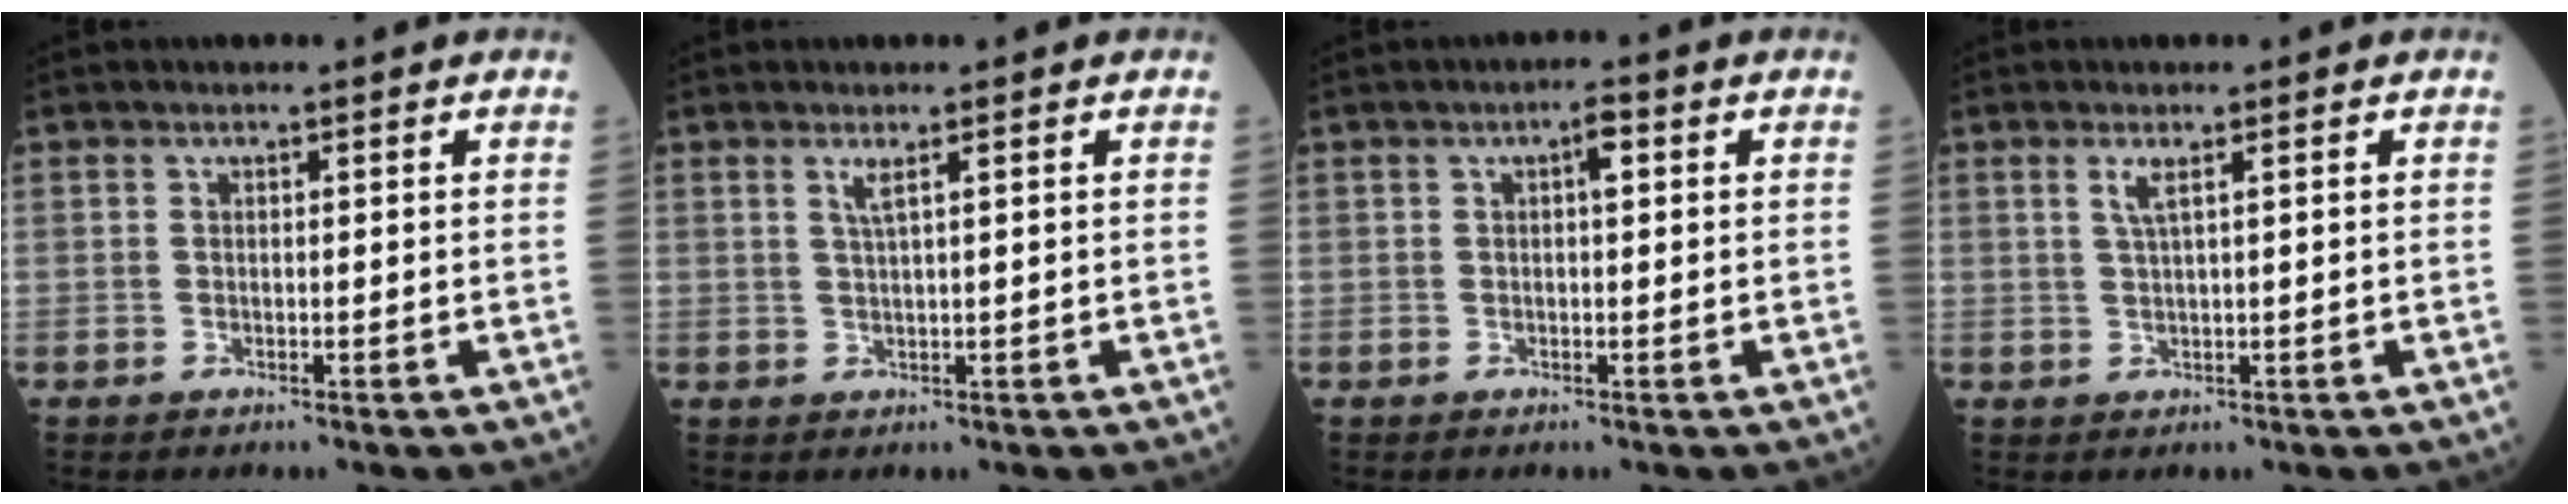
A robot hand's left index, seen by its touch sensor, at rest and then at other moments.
{"total": 1.5, "force": [0.7, -0.3, 1.3], "torque": [-0.028, -0.006, 0.014]}
{"total": 1.9, "force": [0.4, 0.5, 1.8], "torque": [-0.028, 0.003, 0.003]}
{"total": 1.8, "force": [0.7, -0.1, 1.7], "torque": [-0.037, -0.003, 0.015]}